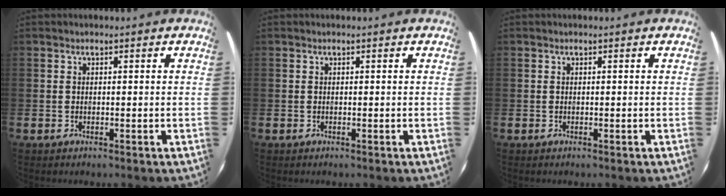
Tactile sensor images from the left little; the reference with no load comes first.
{"total": 0.0}
{"total": 0.0}